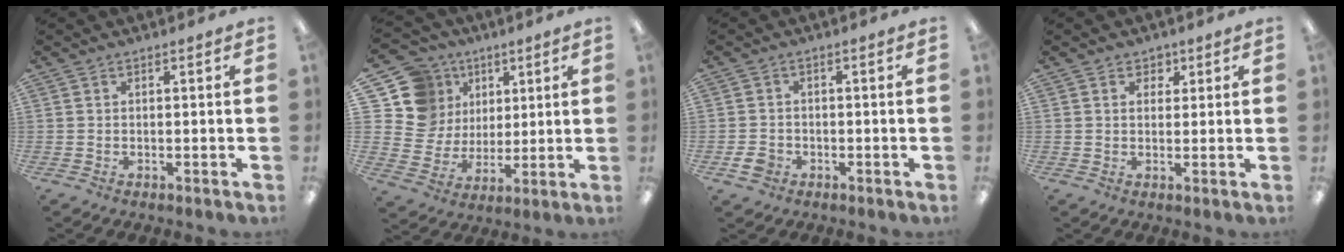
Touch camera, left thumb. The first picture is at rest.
{"total": 16.2, "force": [6.8, 14.1, 4.3], "torque": [-0.105, -0.030, 0.145]}
{"total": 3.5, "force": [-1.5, 2.8, 1.3], "torque": [-0.026, 0.003, -0.028]}
{"total": 2.7, "force": [1.4, 2.3, 0.3], "torque": [0.002, 0.000, 0.021]}